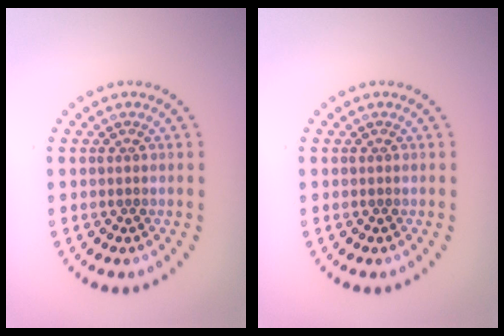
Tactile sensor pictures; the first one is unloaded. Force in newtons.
{"total": 0.0}